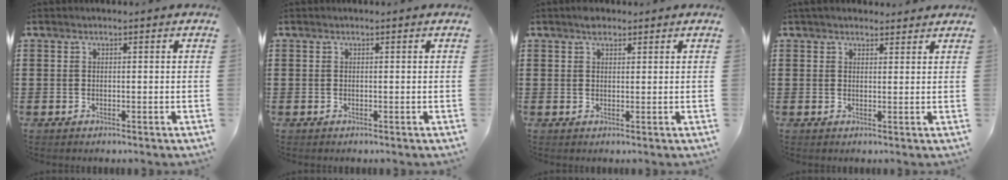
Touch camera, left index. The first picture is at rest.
{"total": 0.0}
{"total": 2.1, "force": [1.6, 1.0, 0.9], "torque": [-0.013, 0.000, 0.028]}
{"total": 2.5, "force": [2.2, 1.0, 0.5], "torque": [-0.017, 0.003, 0.042]}